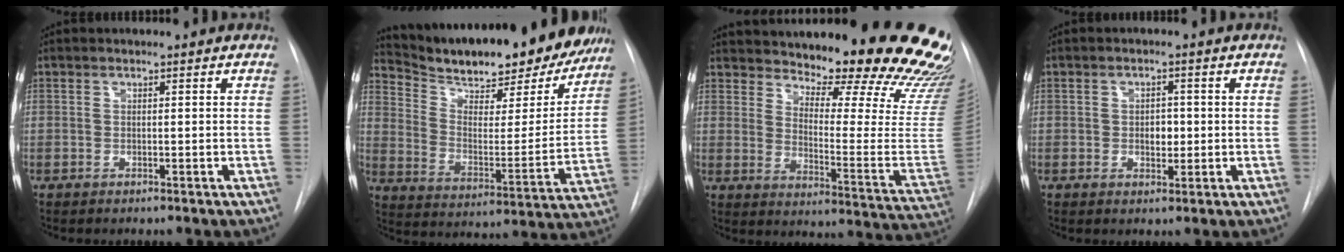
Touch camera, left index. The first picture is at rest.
{"total": 25.4, "force": [22.4, 6.2, 10.1], "torque": [-0.167, -0.025, 0.313]}
{"total": 27.4, "force": [23.2, 4.2, 14.0], "torque": [-0.188, -0.105, 0.282]}
{"total": 2.7, "force": [-0.1, 1.7, 2.0], "torque": [-0.027, 0.002, 0.001]}